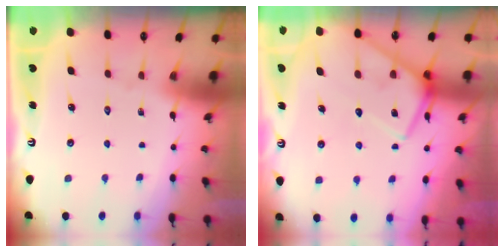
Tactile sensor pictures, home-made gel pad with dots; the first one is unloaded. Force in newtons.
{"total": 12.8, "press": 12.8, "slide": 0.9}